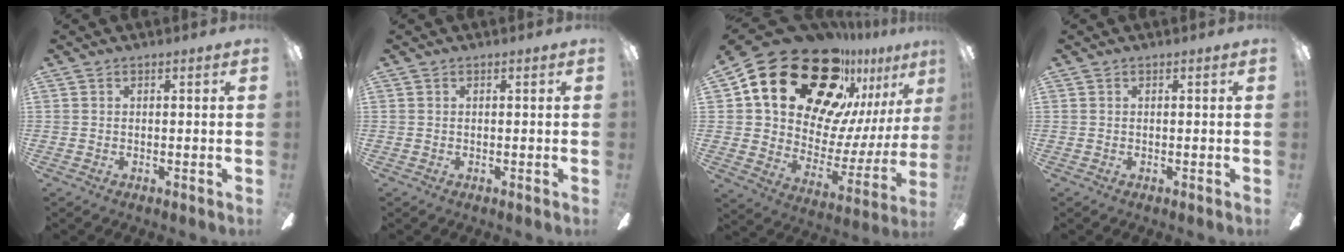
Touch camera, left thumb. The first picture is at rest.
{"total": 0.0}
{"total": 28.3, "force": [19.0, 15.6, 14.1], "torque": [-0.225, -0.126, 0.357]}
{"total": 0.0}